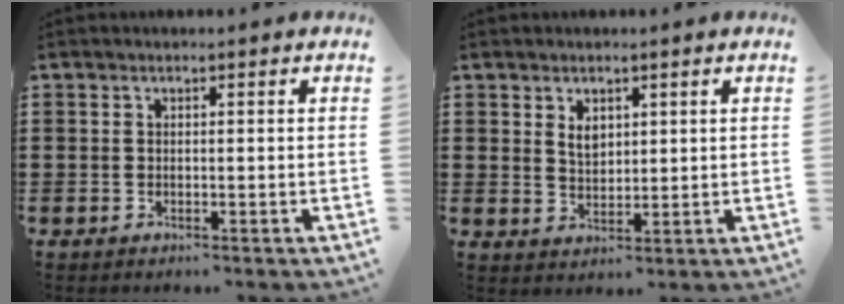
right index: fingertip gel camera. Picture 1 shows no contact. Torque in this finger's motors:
{"motor_torque": [0.08, -0.05, 0.03, 0.06]}